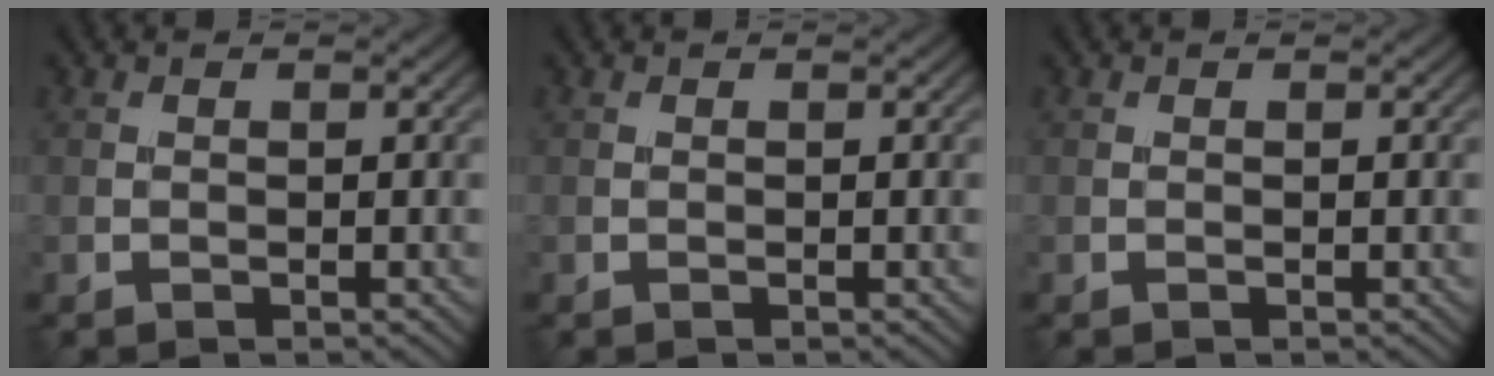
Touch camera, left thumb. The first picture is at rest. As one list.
[{"total": 0.0}, {"total": 0.0}]